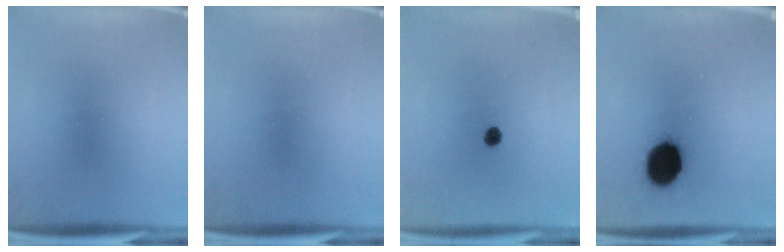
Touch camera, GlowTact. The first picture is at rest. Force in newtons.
{"total": 0.0}
{"total": 2.1}
{"total": 11.9}